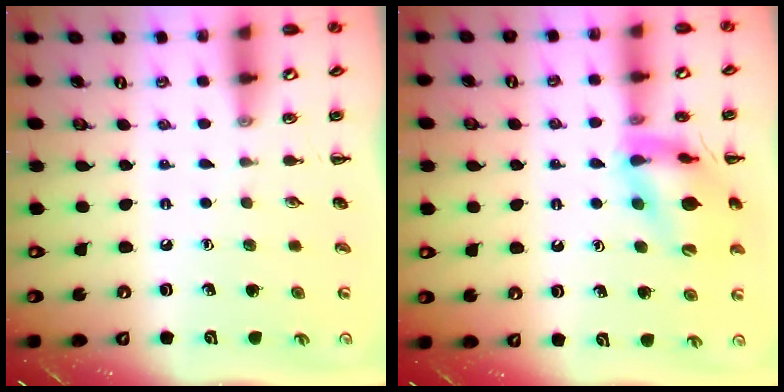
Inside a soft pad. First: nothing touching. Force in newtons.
{"total": 14.5, "press": 14.4, "slide": 1.7}